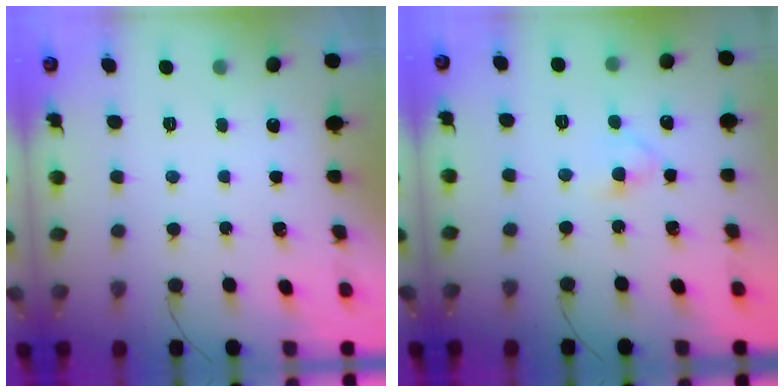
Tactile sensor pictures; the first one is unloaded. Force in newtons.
{"total": 2.4, "press": 2.1, "slide": 1.1}